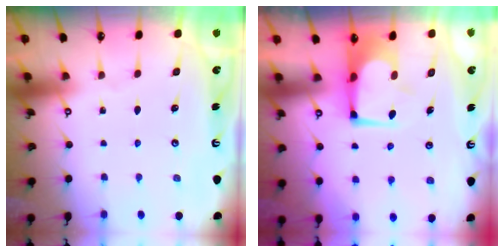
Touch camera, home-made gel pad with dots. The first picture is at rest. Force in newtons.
{"total": 2.6, "press": 2.5, "slide": 0.6}